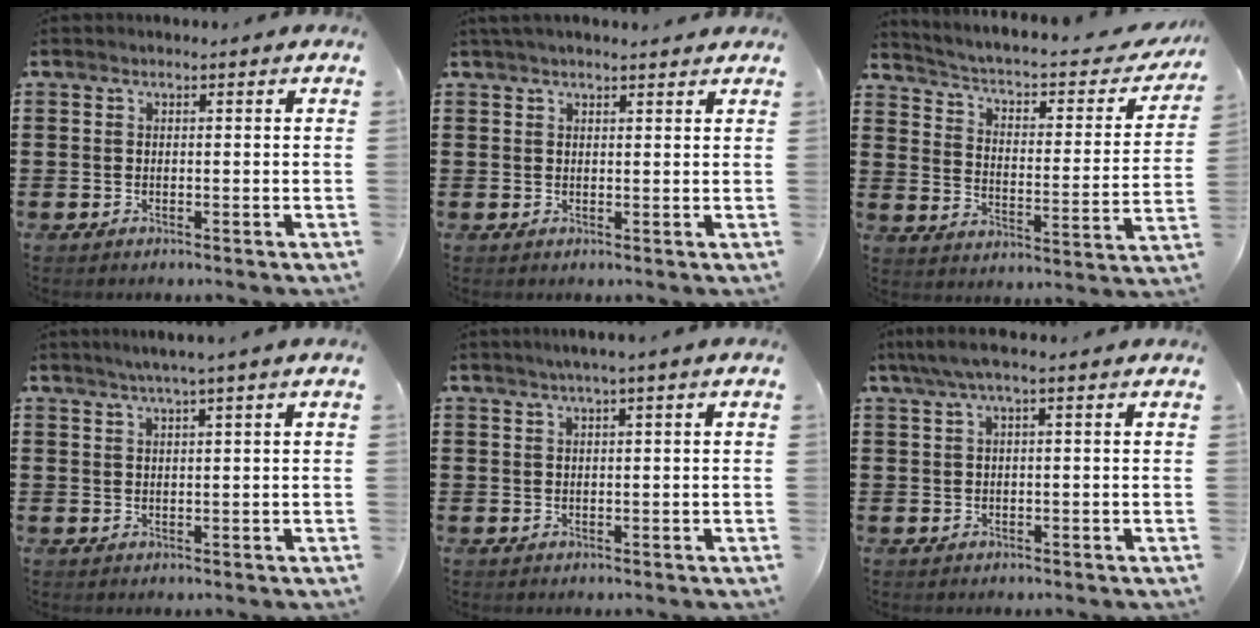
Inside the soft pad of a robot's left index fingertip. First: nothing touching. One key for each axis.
{"total": 2.0, "fx": 1.9, "fy": 0.5, "fz": 0.4, "tx": -0.012, "ty": 0.003, "tz": 0.038}
{"total": 3.6, "fx": 2.6, "fy": 0.8, "fz": 2.3, "tx": -0.061, "ty": -0.027, "tz": 0.033}
{"total": 2.0, "fx": 1.2, "fy": -0.5, "fz": 1.5, "tx": -0.029, "ty": -0.003, "tz": 0.021}
{"total": 1.5, "fx": 0.7, "fy": -0.3, "fz": 1.3, "tx": -0.022, "ty": -0.001, "tz": 0.011}
{"total": 2.3, "fx": 0.3, "fy": 0.1, "fz": 2.3, "tx": -0.042, "ty": -0.001, "tz": 0.003}